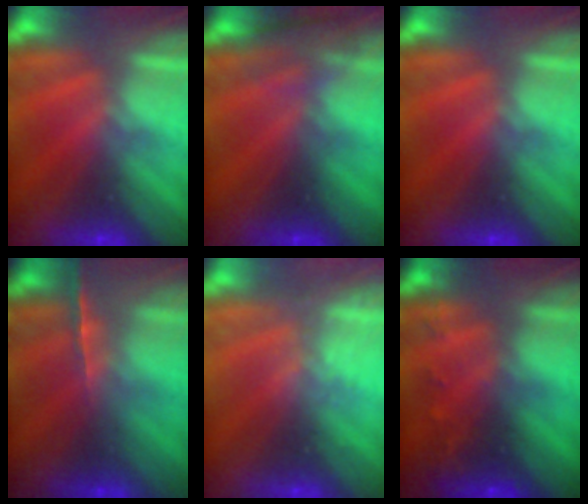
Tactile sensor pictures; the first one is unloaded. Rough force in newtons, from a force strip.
{"total": 2.7}
{"total": 0.0}
{"total": 1.7}
{"total": 2.2}
{"total": 7.5}